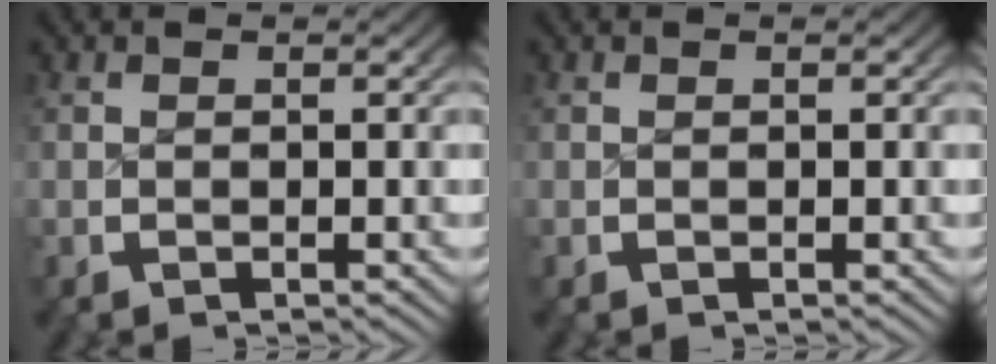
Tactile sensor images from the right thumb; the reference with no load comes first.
{"total": 0.0}